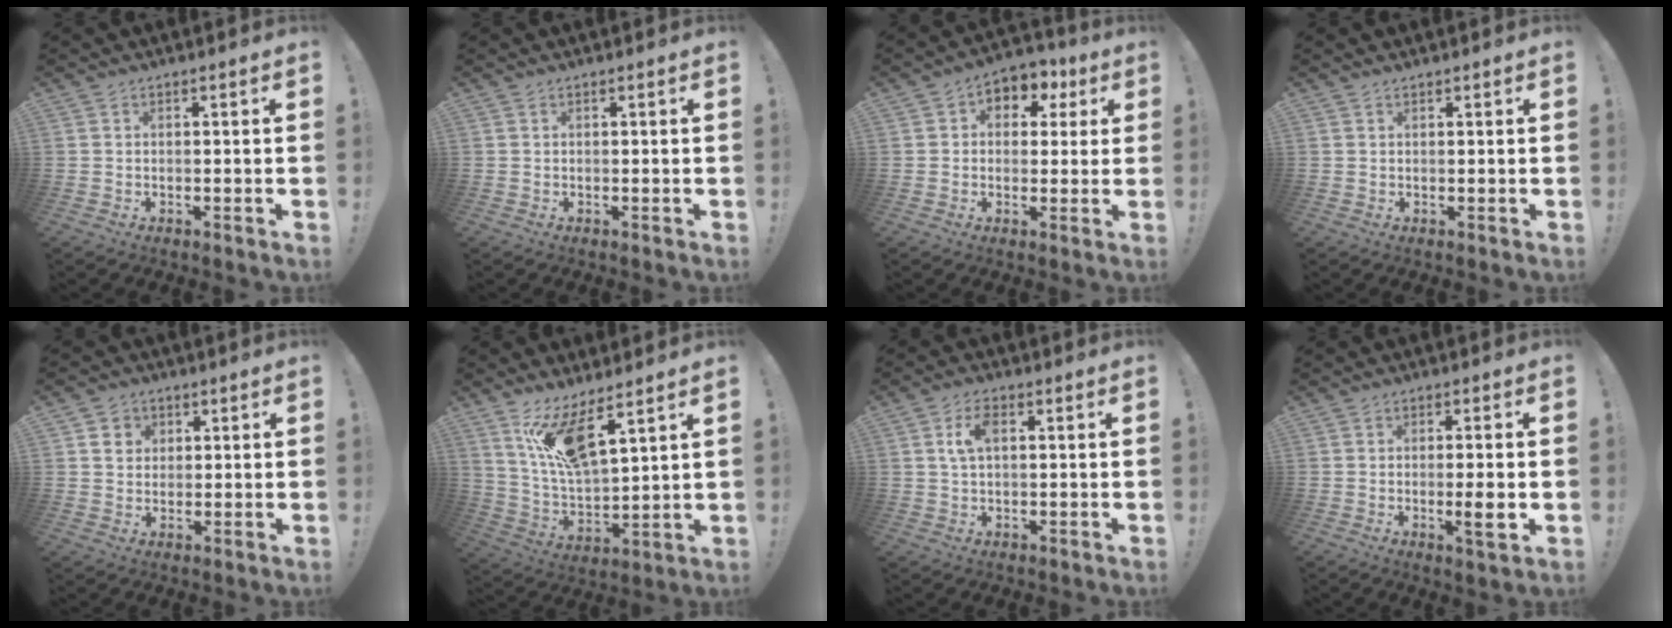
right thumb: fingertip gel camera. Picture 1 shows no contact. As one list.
[{"total": 0.0}, {"total": 6.4, "force": [0.8, 5.8, 2.7], "torque": [-0.022, 0.000, 0.017]}, {"total": 0.6, "force": [0.6, 0.0, 0.0], "torque": [0.000, 0.001, 0.012]}, {"total": 4.7, "force": [1.6, 4.3, 1.1], "torque": [-0.011, -0.003, 0.030]}, {"total": 13.2, "force": [8.8, 3.4, 9.2], "torque": [-0.180, -0.046, 0.157]}, {"total": 5.8, "force": [1.6, 3.2, 4.6], "torque": [-0.075, 0.006, 0.027]}, {"total": 6.0, "force": [-1.3, 0.3, 5.9], "torque": [-0.083, -0.007, -0.023]}]